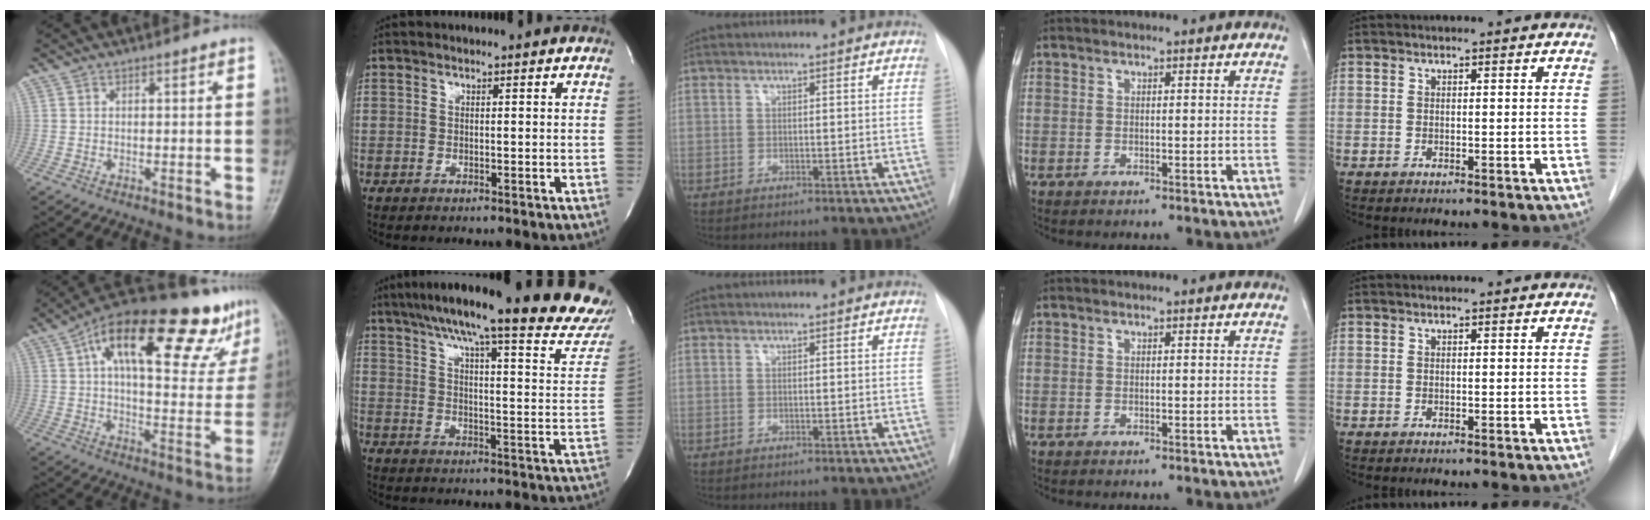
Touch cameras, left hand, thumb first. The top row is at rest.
{"thumb": {"total": 26.1, "force": [14.0, 9.6, 19.8], "torque": [-0.253, 0.007, 0.208]}, "index": {"total": 26.7, "force": [22.7, 1.8, 13.9], "torque": [-0.207, -0.056, 0.283]}}